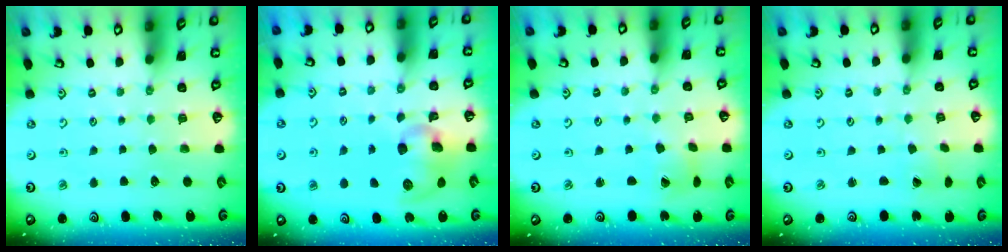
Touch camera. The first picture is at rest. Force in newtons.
{"total": 11.0, "press": 10.9, "slide": 1.7}
{"total": 2.0, "press": 2.0, "slide": 0.4}
{"total": 0.0}